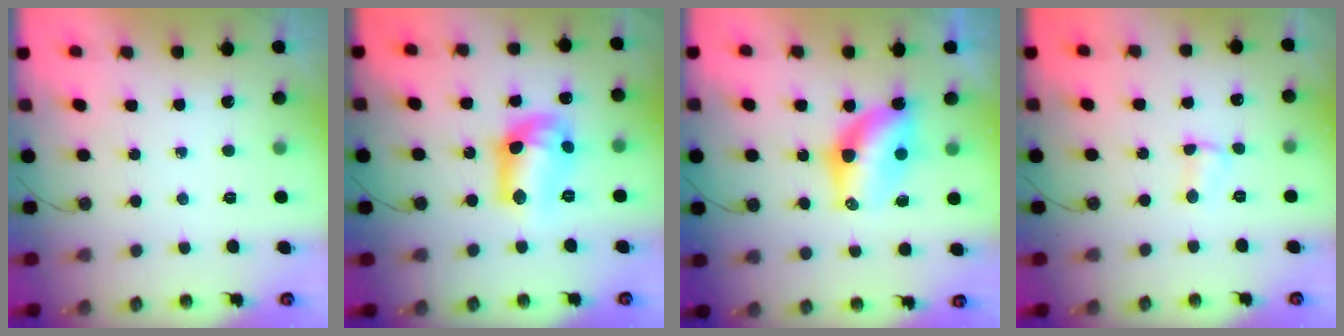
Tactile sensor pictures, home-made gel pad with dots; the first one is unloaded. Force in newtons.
{"total": 13.2, "press": 13.1, "slide": 1.0}
{"total": 10.4, "press": 9.4, "slide": 4.5}
{"total": 2.6, "press": 2.6, "slide": 0.4}